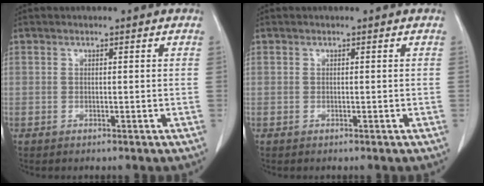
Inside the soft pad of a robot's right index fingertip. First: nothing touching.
{"total": 0.0}